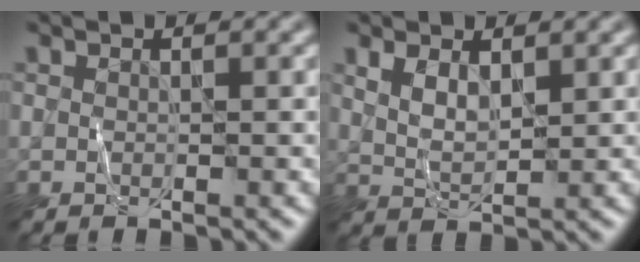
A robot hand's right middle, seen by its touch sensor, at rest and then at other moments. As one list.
[{"total": 2.6, "force": [1.3, 1.1, 1.9], "torque": [-0.044, -0.003, 0.030]}]